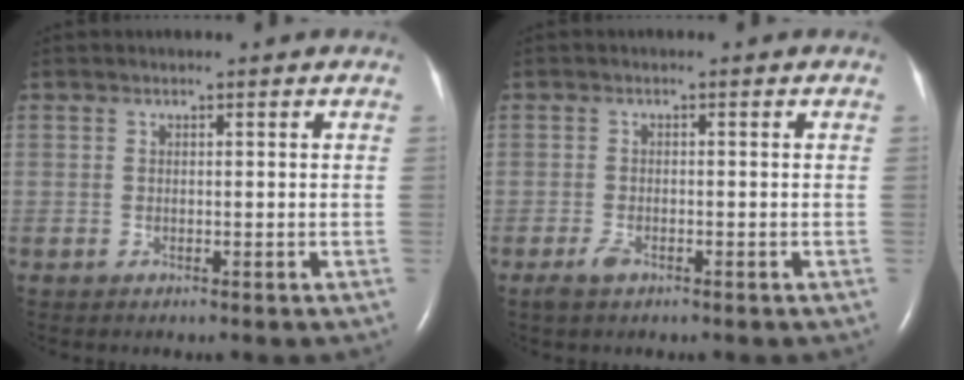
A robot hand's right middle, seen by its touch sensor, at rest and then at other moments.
{"total": 1.8, "force": [-1.2, 0.6, 1.1], "torque": [-0.033, -0.003, -0.021]}